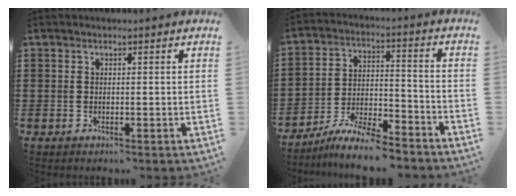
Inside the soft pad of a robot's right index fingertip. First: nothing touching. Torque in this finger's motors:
{"motor_torque": [1.11, 1.03, 0.50, 0.15]}